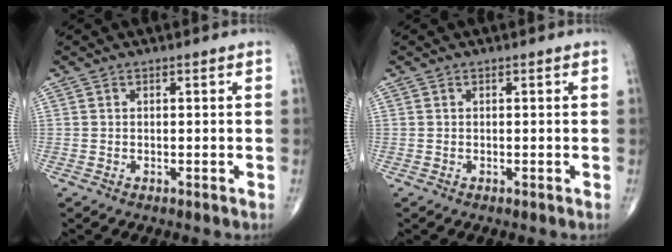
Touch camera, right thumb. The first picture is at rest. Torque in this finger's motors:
{"motor_torque": [0.05, 0.05, 0.00, 0.00, 0.00]}